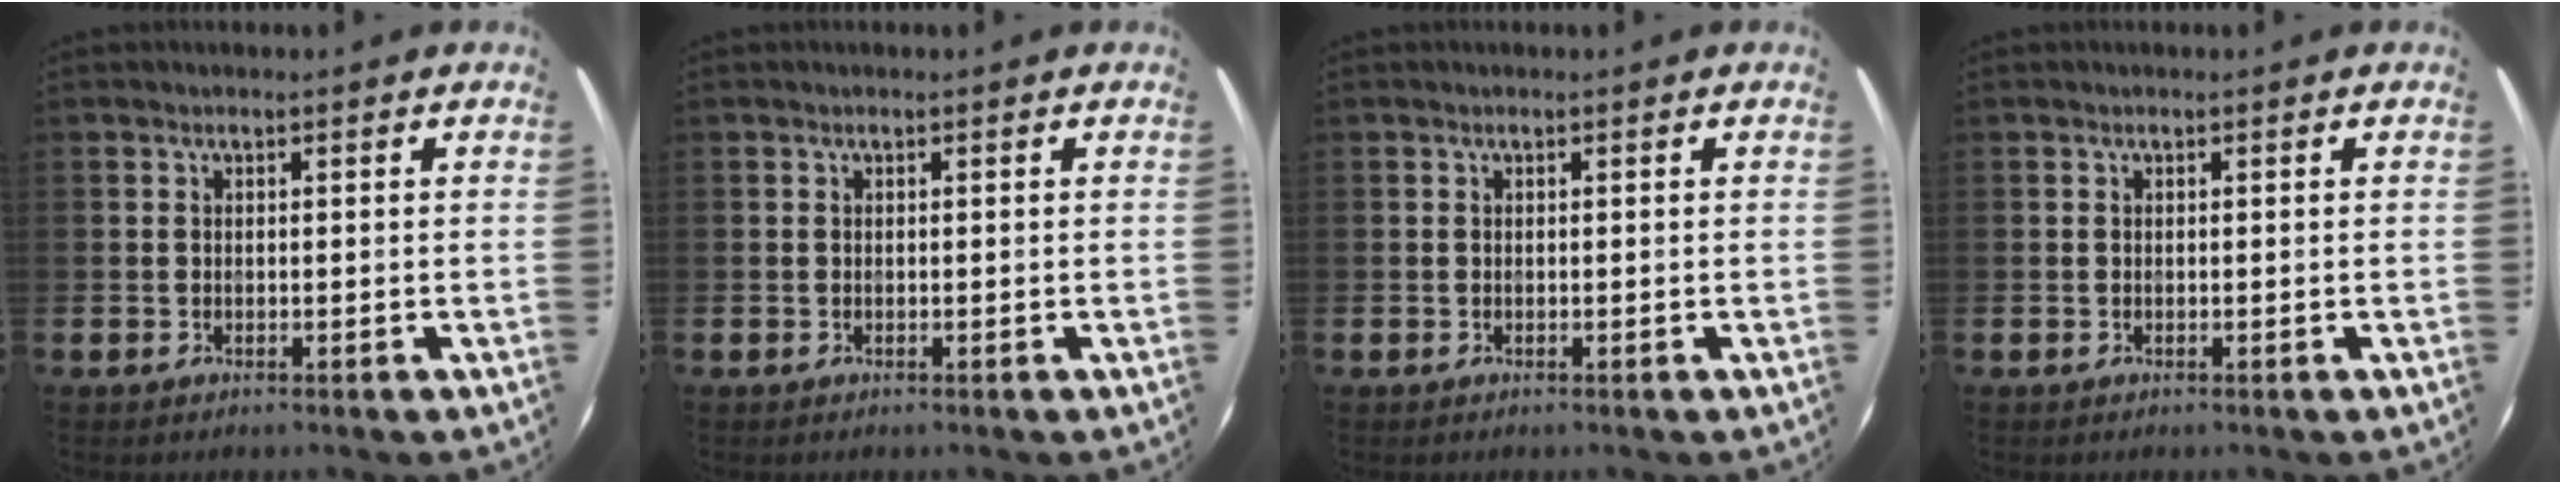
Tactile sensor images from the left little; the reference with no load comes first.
{"total": 0.0}
{"total": 0.0}
{"total": 0.0}